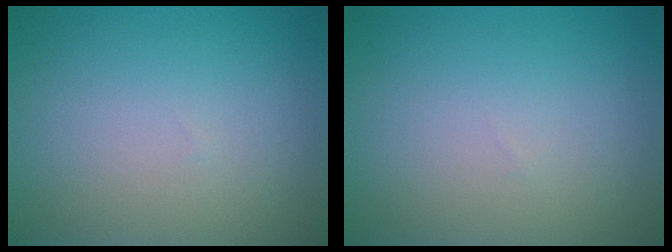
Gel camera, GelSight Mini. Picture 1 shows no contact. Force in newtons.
{"total": 0.0}